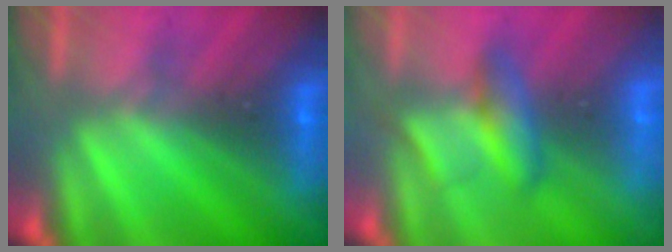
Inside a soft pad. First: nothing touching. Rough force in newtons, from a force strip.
{"total": 2.2}